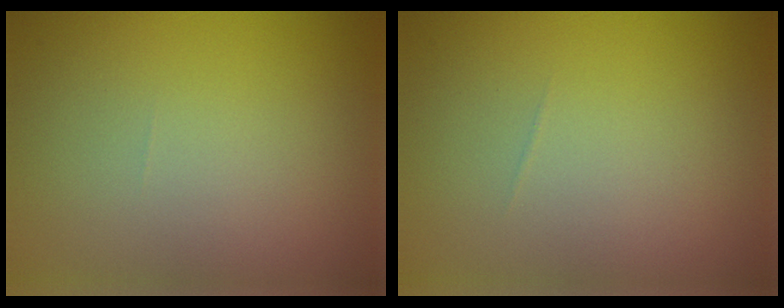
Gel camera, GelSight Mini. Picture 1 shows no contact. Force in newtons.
{"total": 0.0}